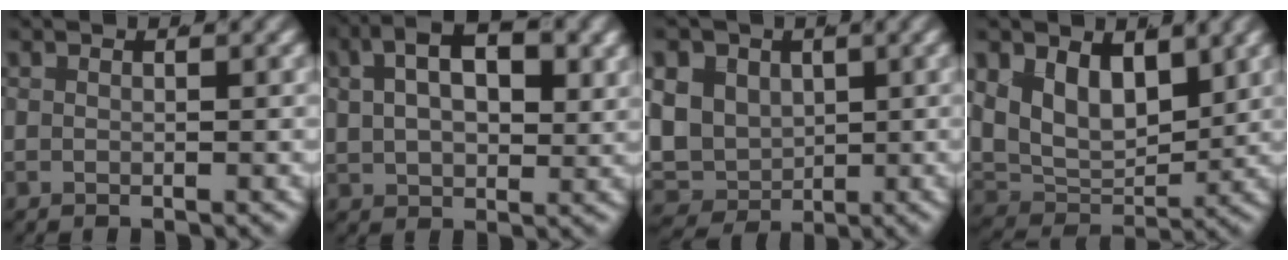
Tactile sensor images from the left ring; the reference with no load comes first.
{"total": 7.2, "force": [2.2, 4.5, 5.1], "torque": [-0.074, 0.014, 0.023]}
{"total": 11.3, "force": [-2.0, 10.2, 4.4], "torque": [-0.131, -0.053, -0.030]}
{"total": 9.7, "force": [0.2, 7.7, 5.8], "torque": [-0.109, -0.027, 0.002]}